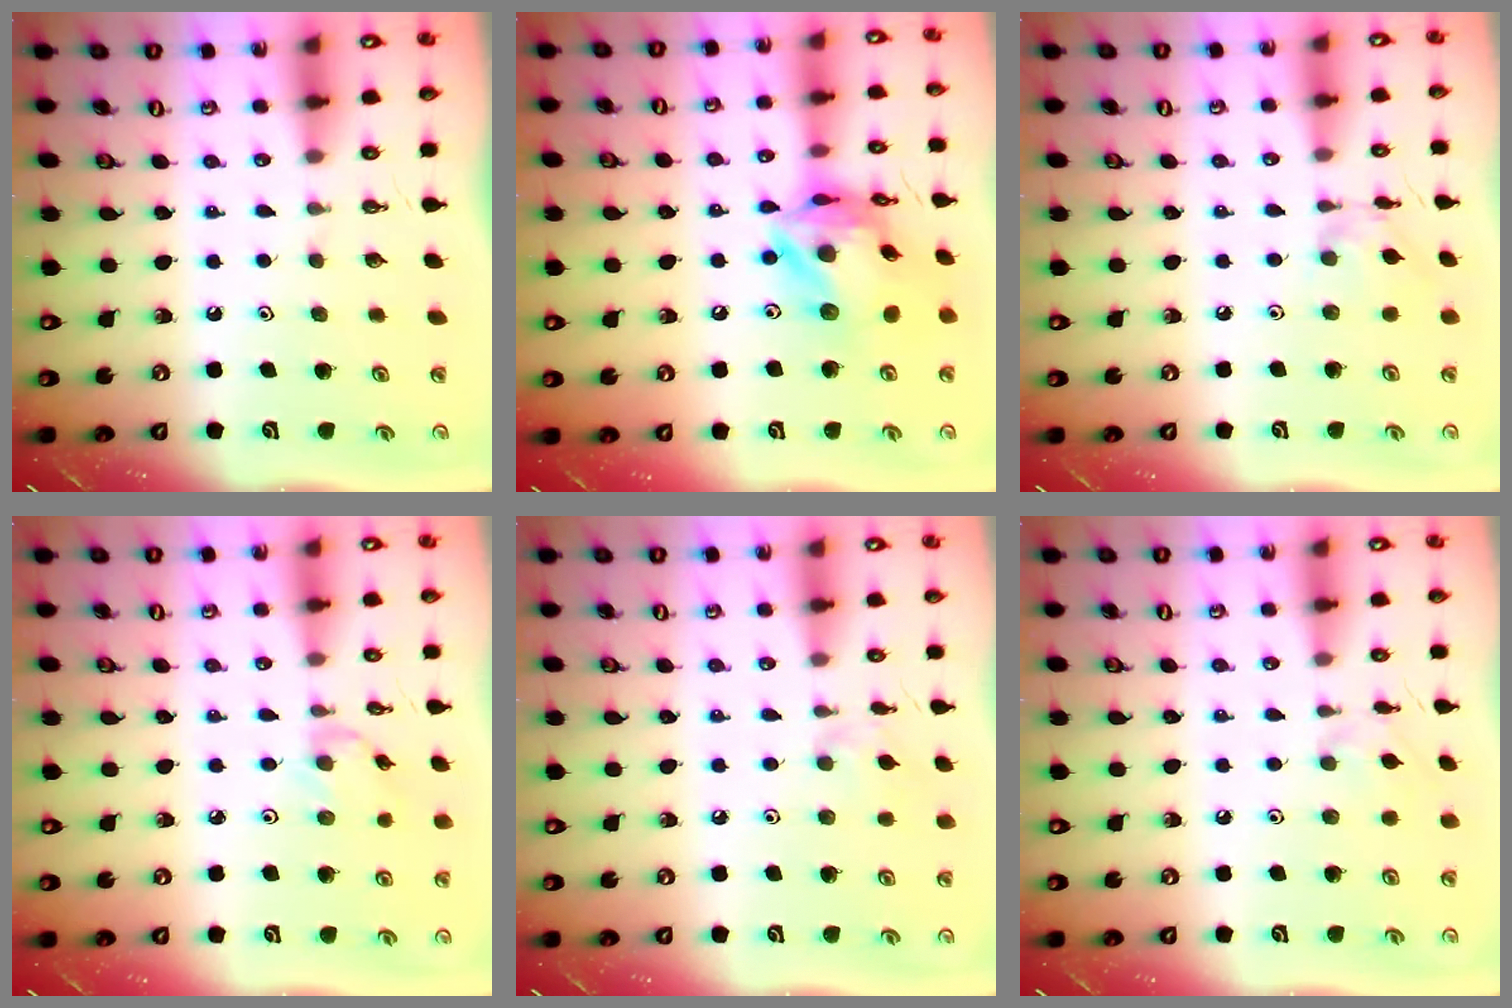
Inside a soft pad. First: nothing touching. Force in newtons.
{"total": 17.3, "press": 17.2, "slide": 1.9}
{"total": 2.7, "press": 2.7, "slide": 0.2}
{"total": 0.7, "press": 0.6, "slide": 0.4}
{"total": 2.6, "press": 2.6, "slide": 0.4}
{"total": 1.5, "press": 1.4, "slide": 0.5}